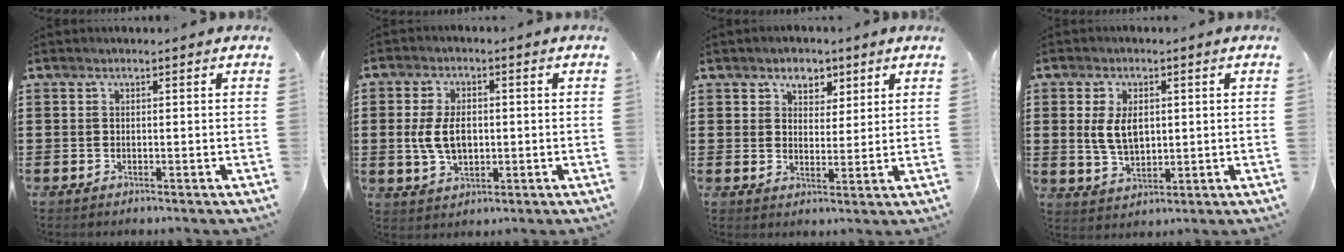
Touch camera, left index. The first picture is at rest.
{"total": 6.2, "force": [0.1, 3.8, 5.0], "torque": [-0.104, 0.004, -0.004]}
{"total": 4.0, "force": [2.6, 2.8, 1.2], "torque": [-0.022, 0.011, 0.041]}
{"total": 5.5, "force": [1.1, 3.3, 4.3], "torque": [-0.092, 0.004, 0.015]}